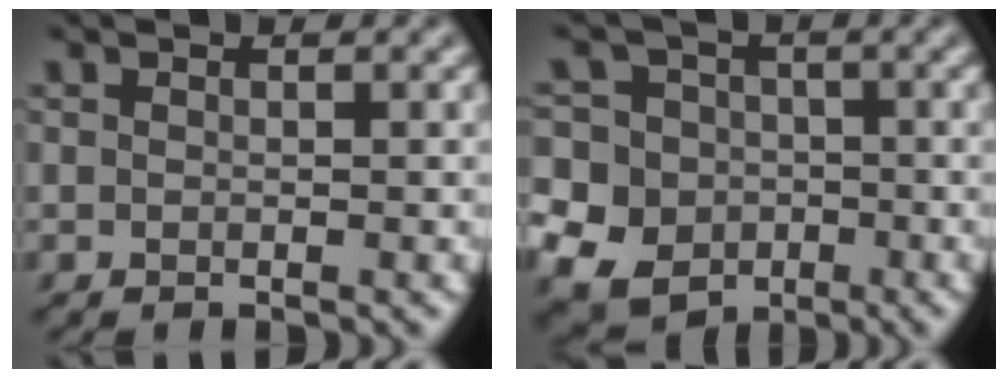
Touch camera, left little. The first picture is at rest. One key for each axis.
{"total": 12.4, "fx": -4.4, "fy": 10.9, "fz": 3.9, "tx": -0.107, "ty": -0.004, "tz": -0.108}